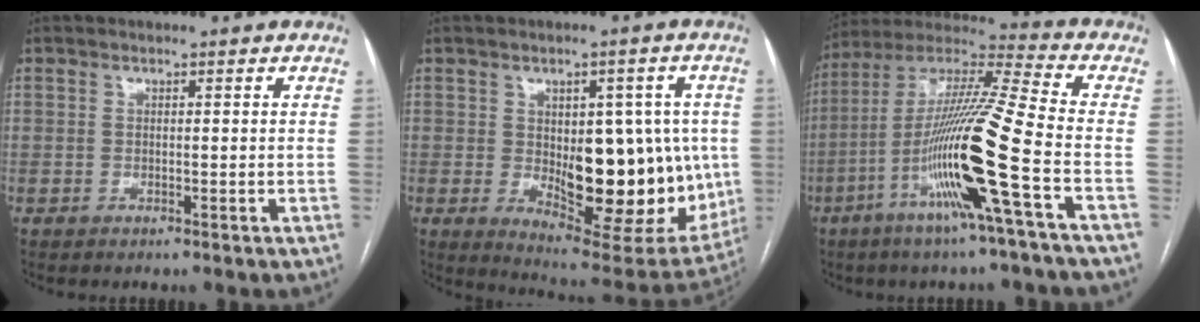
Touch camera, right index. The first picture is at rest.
{"total": 20.3, "force": [-1.3, 8.7, 18.3], "torque": [-0.229, 0.000, 0.010]}
{"total": 18.6, "force": [-6.4, -1.4, 17.4], "torque": [-0.345, -0.014, -0.130]}